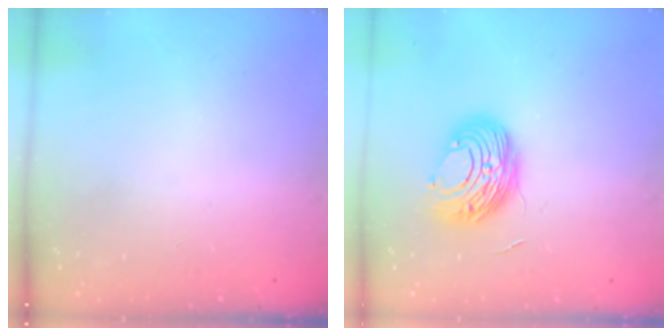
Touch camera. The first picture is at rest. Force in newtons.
{"total": 9.9, "press": 9.9, "slide": 0.9}